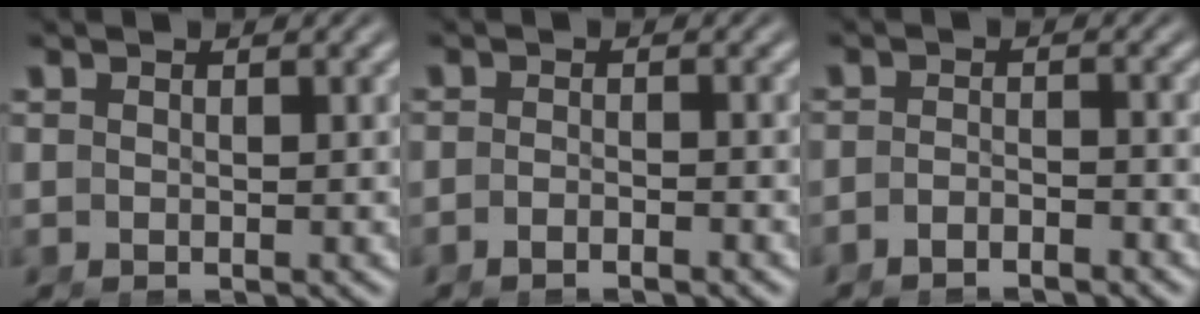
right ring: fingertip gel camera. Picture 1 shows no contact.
{"total": 1.6, "force": [-1.6, 0.0, 0.5], "torque": [-0.011, 0.000, -0.030]}
{"total": 2.5, "force": [-2.5, 0.3, 0.5], "torque": [-0.008, -0.004, -0.042]}